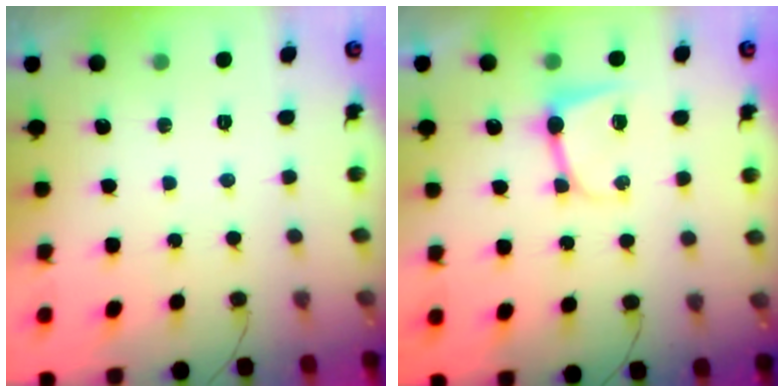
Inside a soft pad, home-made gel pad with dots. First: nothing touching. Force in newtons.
{"total": 7.2, "press": 7.1, "slide": 0.7}